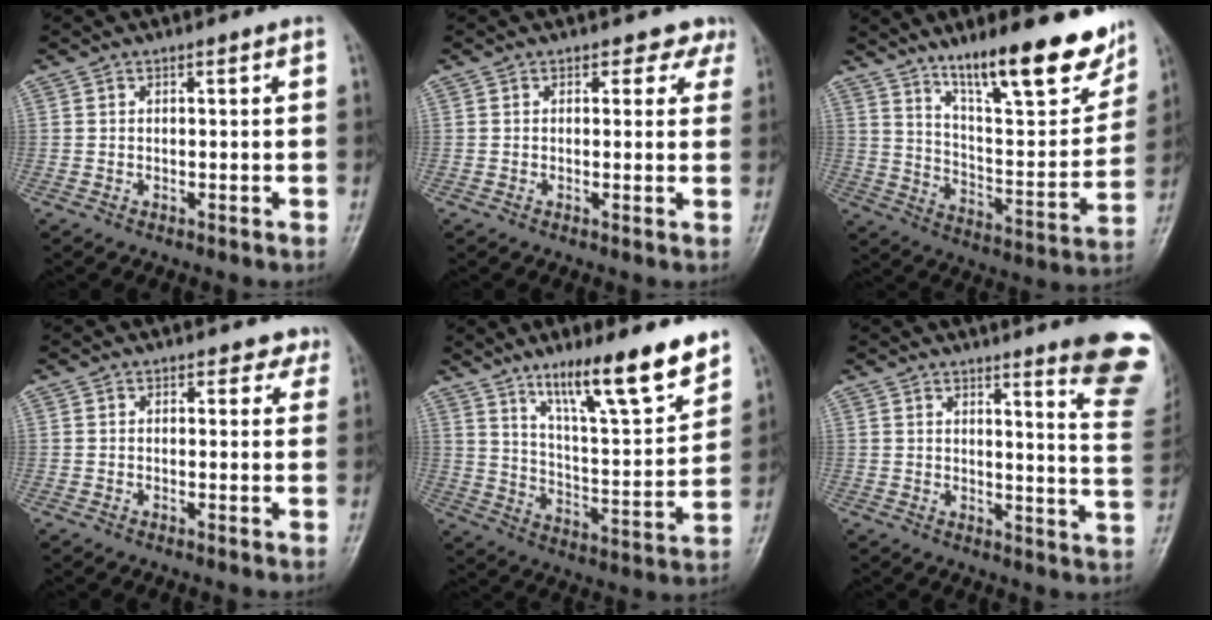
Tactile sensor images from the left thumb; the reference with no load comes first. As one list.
[{"total": 3.0, "force": [2.3, 2.0, 0.2], "torque": [0.027, -0.012, 0.005]}, {"total": 20.8, "force": [14.3, 5.2, 14.1], "torque": [-0.172, -0.076, 0.231]}, {"total": 2.3, "force": [1.7, 1.5, 0.3], "torque": [0.020, -0.009, 0.005]}, {"total": 17.4, "force": [12.2, 3.4, 12.0], "torque": [-0.166, -0.073, 0.205]}, {"total": 13.2, "force": [9.9, 0.9, 8.7], "torque": [-0.081, -0.085, 0.106]}]